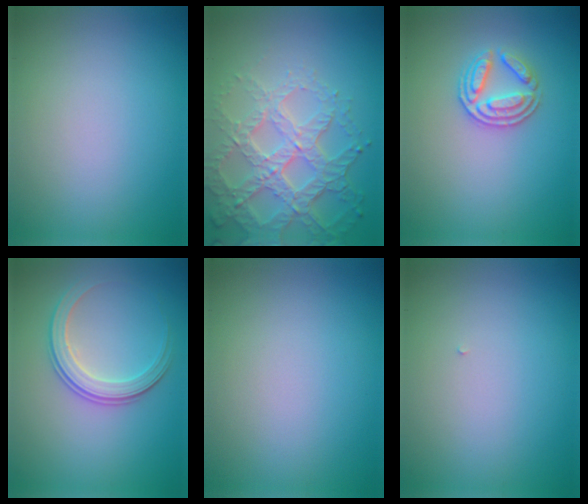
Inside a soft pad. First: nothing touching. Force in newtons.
{"total": 6.3, "press": 4.8, "slide": 4.1}
{"total": 2.9, "press": 2.6, "slide": 1.1}
{"total": 2.9, "press": 2.7, "slide": 1.0}
{"total": 0.0}
{"total": 0.0}